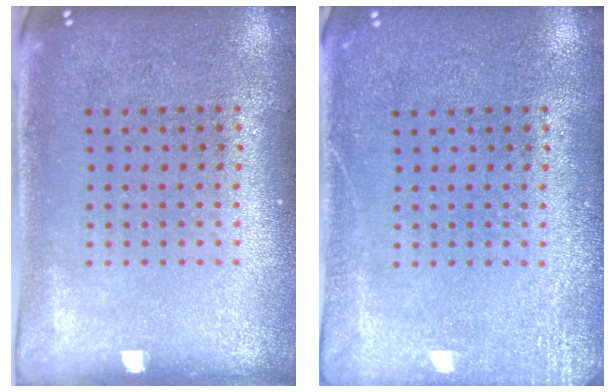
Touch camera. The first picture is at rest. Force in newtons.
{"total": 2.3, "press": 2.3, "slide": 0.4}